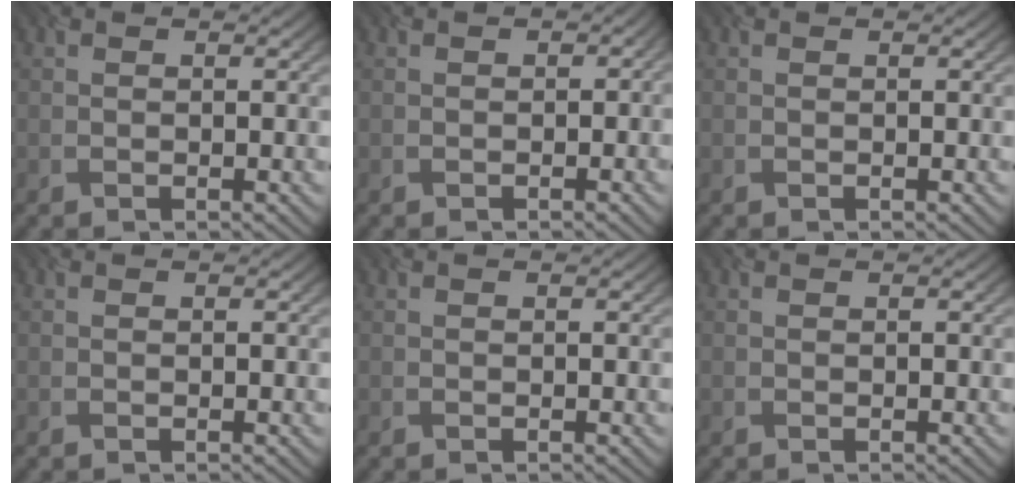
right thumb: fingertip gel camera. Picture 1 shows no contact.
{"total": 1.2, "force": [-0.6, 0.9, 0.5], "torque": [-0.011, 0.006, -0.003]}
{"total": 0.0}
{"total": 0.0}
{"total": 0.0}
{"total": 0.0}